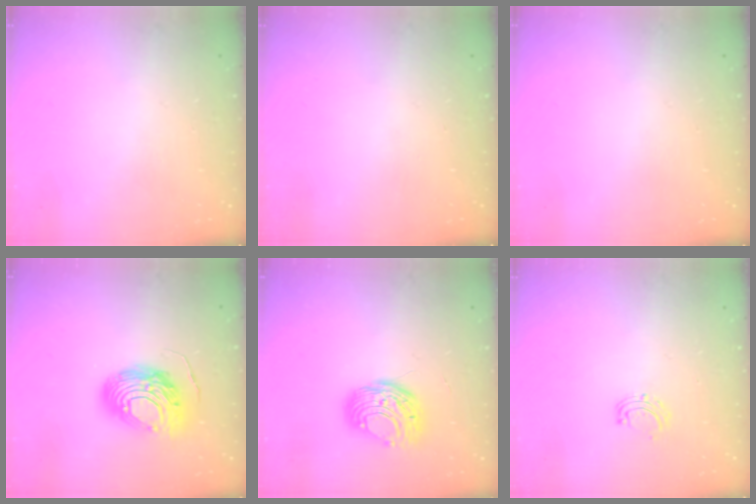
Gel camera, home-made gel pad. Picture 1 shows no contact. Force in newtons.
{"total": 0.0}
{"total": 0.0}
{"total": 13.4, "press": 13.4, "slide": 1.3}
{"total": 9.0, "press": 8.9, "slide": 0.5}
{"total": 4.7, "press": 4.7, "slide": 0.4}